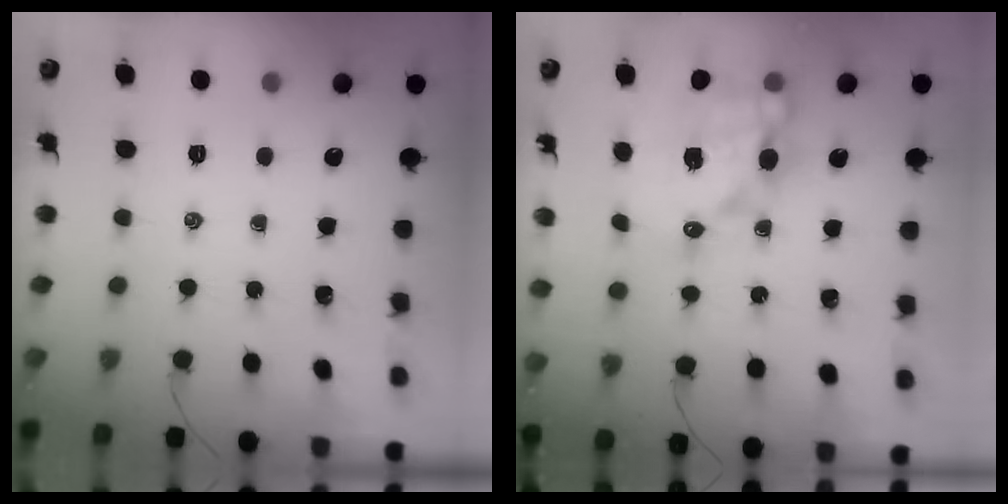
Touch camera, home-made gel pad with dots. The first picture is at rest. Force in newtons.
{"total": 15.0, "press": 14.6, "slide": 3.2}